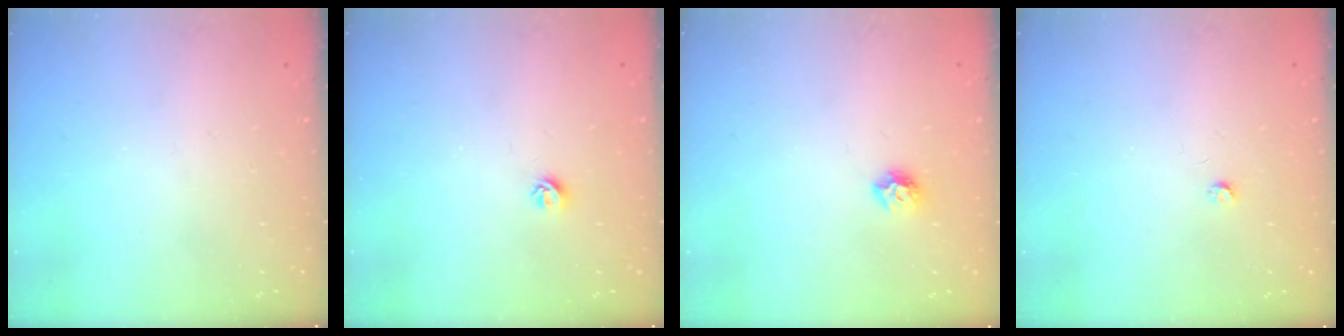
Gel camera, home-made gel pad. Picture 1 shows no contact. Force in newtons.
{"total": 5.0, "press": 4.9, "slide": 0.7}
{"total": 6.7, "press": 6.7, "slide": 0.8}
{"total": 2.5, "press": 2.5, "slide": 0.4}